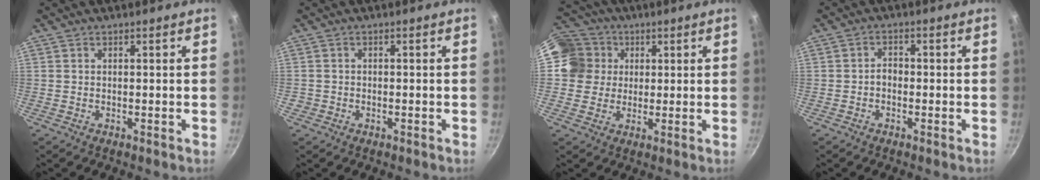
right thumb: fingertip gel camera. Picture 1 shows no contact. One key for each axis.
{"total": 1.0, "fx": -0.5, "fy": 0.8, "fz": 0.3, "tx": -0.006, "ty": 0.004, "tz": -0.007}
{"total": 10.2, "fx": 2.1, "fy": 9.5, "fz": 3.0, "tx": -0.028, "ty": 0.015, "tz": 0.025}
{"total": 2.1, "fx": -0.7, "fy": 1.5, "fz": 1.3, "tx": -0.014, "ty": 0.015, "tz": -0.015}